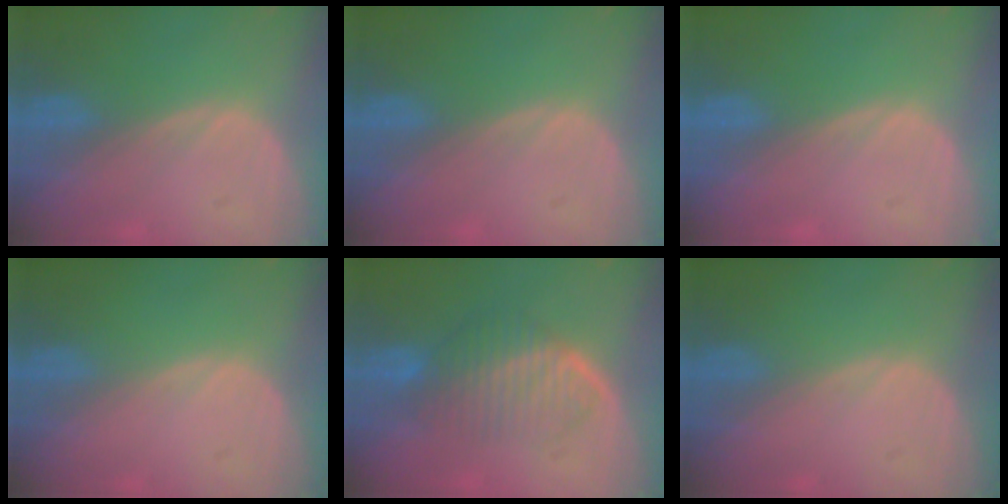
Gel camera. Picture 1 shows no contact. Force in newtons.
{"total": 0.0}
{"total": 0.0}
{"total": 0.0}
{"total": 6.3, "press": 6.2, "slide": 1.2}
{"total": 0.0}